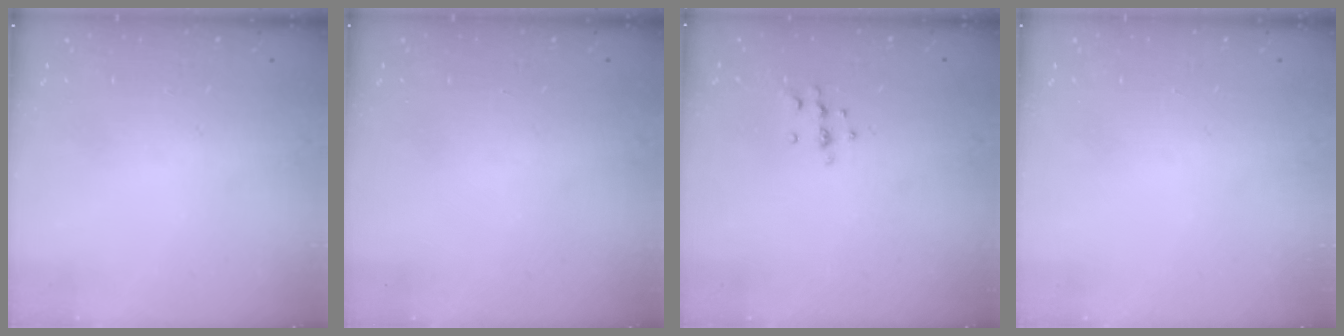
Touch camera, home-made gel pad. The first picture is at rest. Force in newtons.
{"total": 0.0}
{"total": 6.9, "press": 6.8, "slide": 1.2}
{"total": 0.0}